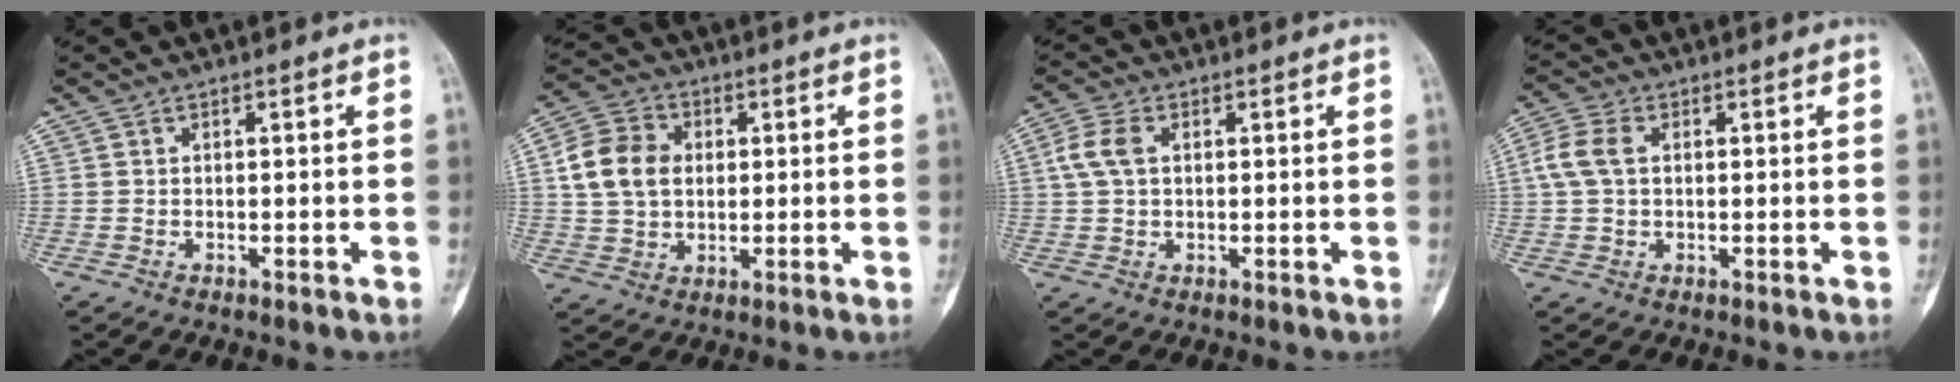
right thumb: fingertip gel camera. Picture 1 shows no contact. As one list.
[{"total": 10.5, "force": [1.6, 8.1, 6.5], "torque": [-0.104, 0.010, 0.024]}, {"total": 4.9, "force": [1.0, 3.1, 3.7], "torque": [-0.090, 0.011, 0.017]}, {"total": 5.3, "force": [0.7, 3.4, 3.9], "torque": [-0.103, 0.015, 0.010]}]